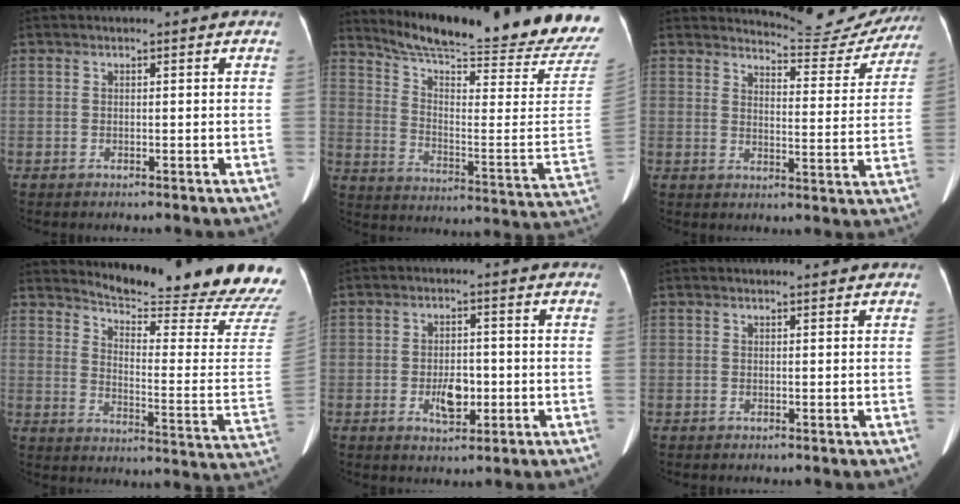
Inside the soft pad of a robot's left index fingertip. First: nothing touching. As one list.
[{"total": 26.8, "force": [24.5, -0.2, 10.9], "torque": [-0.182, -0.113, 0.320]}, {"total": 11.9, "force": [11.8, 1.4, -0.1], "torque": [0.011, -0.051, 0.129]}, {"total": 21.7, "force": [20.8, -1.1, 5.9], "torque": [-0.100, -0.143, 0.252]}, {"total": 4.5, "force": [-1.1, 2.4, 3.7], "torque": [-0.063, 0.002, -0.013]}, {"total": 1.1, "force": [1.1, 0.1, 0.3], "torque": [-0.008, 0.004, 0.016]}]